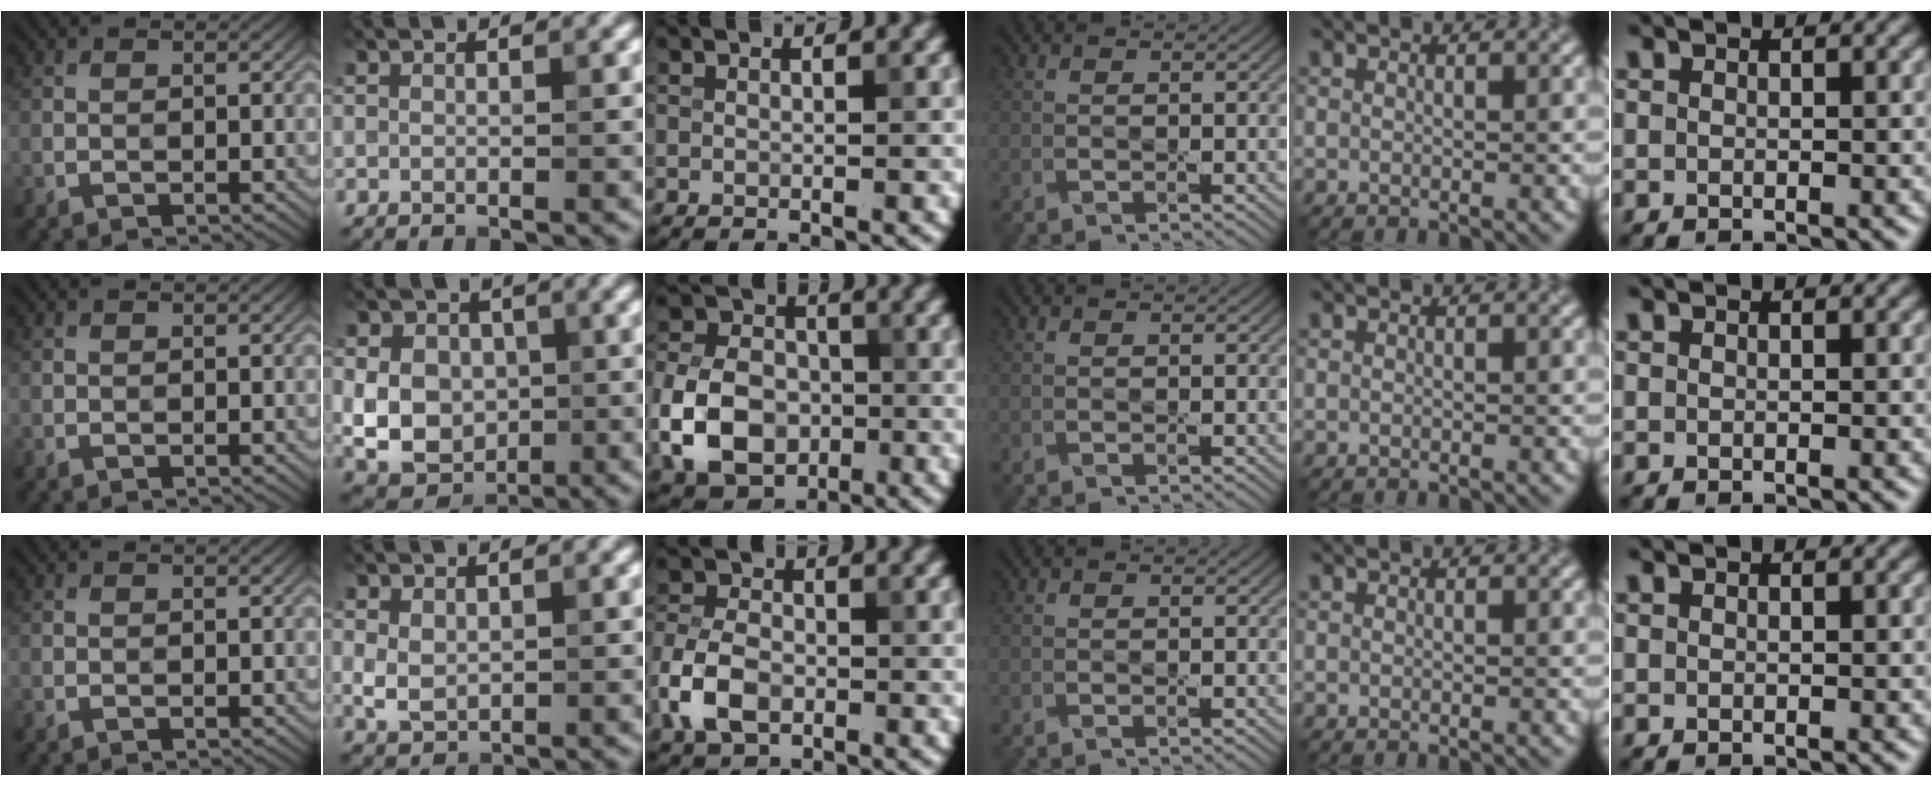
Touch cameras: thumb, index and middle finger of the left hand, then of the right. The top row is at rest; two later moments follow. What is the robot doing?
{"motion": "press", "object": "small bumper sticker"}